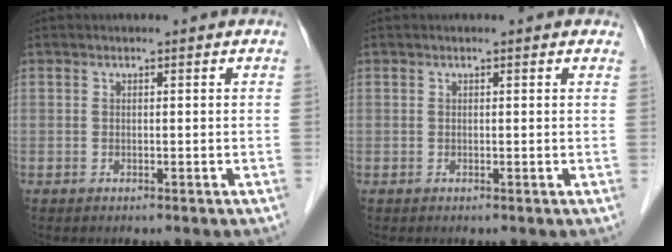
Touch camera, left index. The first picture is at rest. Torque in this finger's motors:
{"motor_torque": [1.01, -1.13, 0.24, 0.03]}